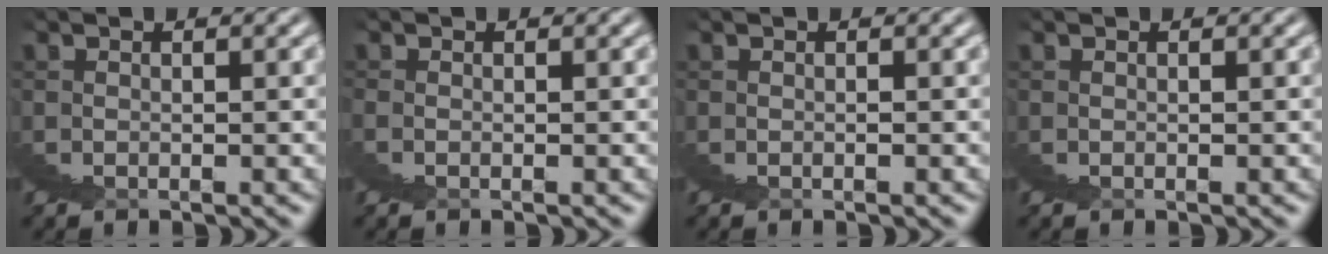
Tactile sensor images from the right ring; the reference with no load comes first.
{"total": 1.0, "force": [-0.4, -0.6, -0.7], "torque": [0.012, 0.000, -0.006]}
{"total": 0.0}
{"total": 0.0}